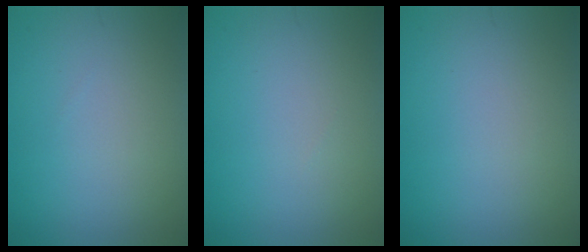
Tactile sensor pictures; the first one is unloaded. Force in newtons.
{"total": 0.0}
{"total": 0.0}